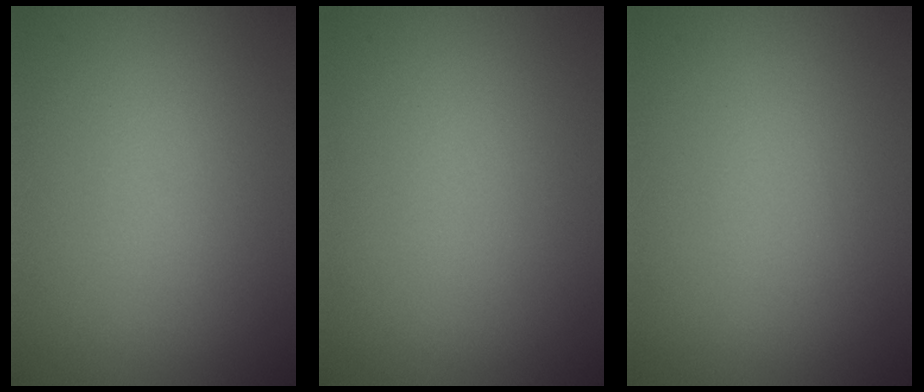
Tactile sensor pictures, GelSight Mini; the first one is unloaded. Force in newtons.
{"total": 0.0}
{"total": 0.0}